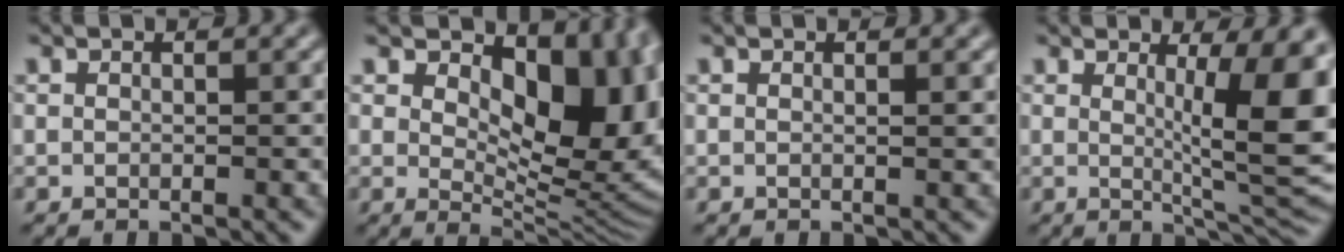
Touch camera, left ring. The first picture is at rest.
{"total": 13.0, "force": [3.2, 7.0, 10.4], "torque": [-0.130, -0.014, 0.061]}
{"total": 0.6, "force": [0.2, 0.2, 0.5], "torque": [-0.002, 0.001, 0.002]}
{"total": 8.9, "force": [1.6, 2.0, 8.5], "torque": [-0.111, -0.011, 0.029]}